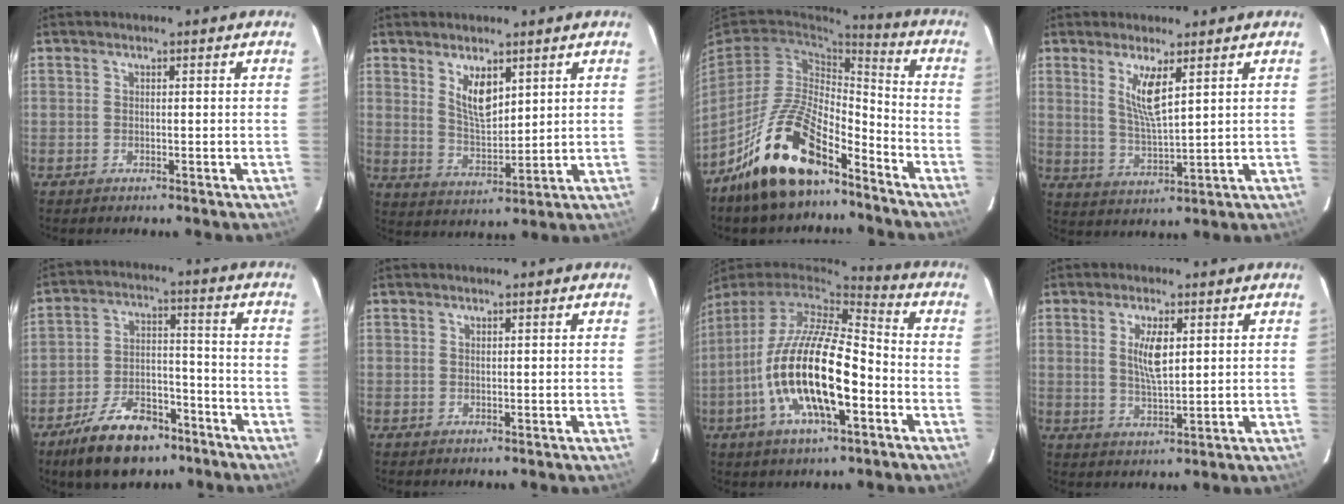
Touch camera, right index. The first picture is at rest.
{"total": 6.9, "force": [3.6, 2.9, 5.2], "torque": [-0.089, -0.006, 0.075]}
{"total": 17.9, "force": [-12.2, 7.0, 11.0], "torque": [-0.220, 0.004, -0.220]}
{"total": 6.5, "force": [3.1, 0.9, 5.7], "torque": [-0.109, -0.014, 0.061]}
{"total": 14.5, "force": [-10.1, 7.2, 7.6], "torque": [-0.156, 0.010, -0.157]}
{"total": 0.0}
{"total": 20.5, "force": [-6.3, 6.8, 18.3], "torque": [-0.352, -0.024, -0.119]}
{"total": 5.7, "force": [1.6, 1.9, 5.1], "torque": [-0.093, -0.003, 0.032]}